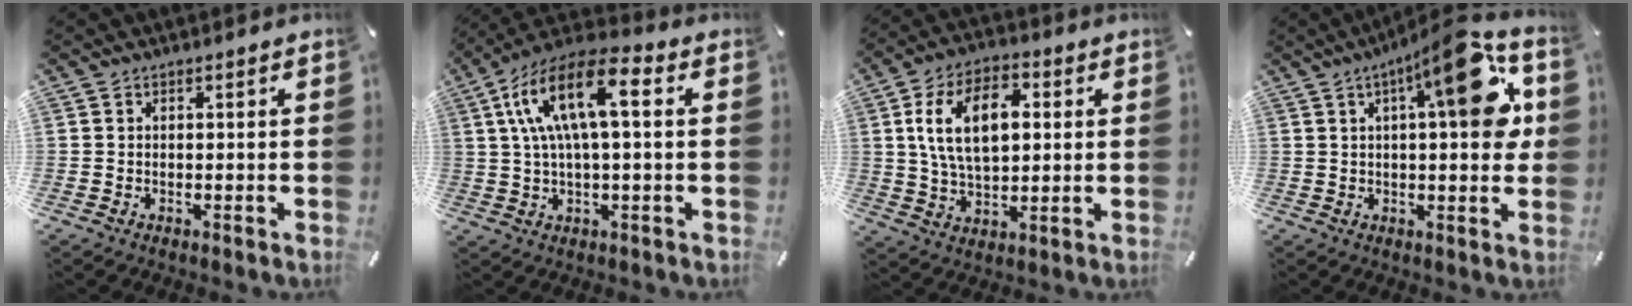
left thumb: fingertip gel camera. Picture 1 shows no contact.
{"total": 15.2, "force": [3.5, 6.3, 13.3], "torque": [-0.279, 0.004, 0.059]}
{"total": 14.5, "force": [3.2, 8.8, 11.1], "torque": [-0.226, 0.011, 0.054]}
{"total": 16.8, "force": [6.3, 4.9, 14.8], "torque": [-0.196, -0.036, 0.089]}